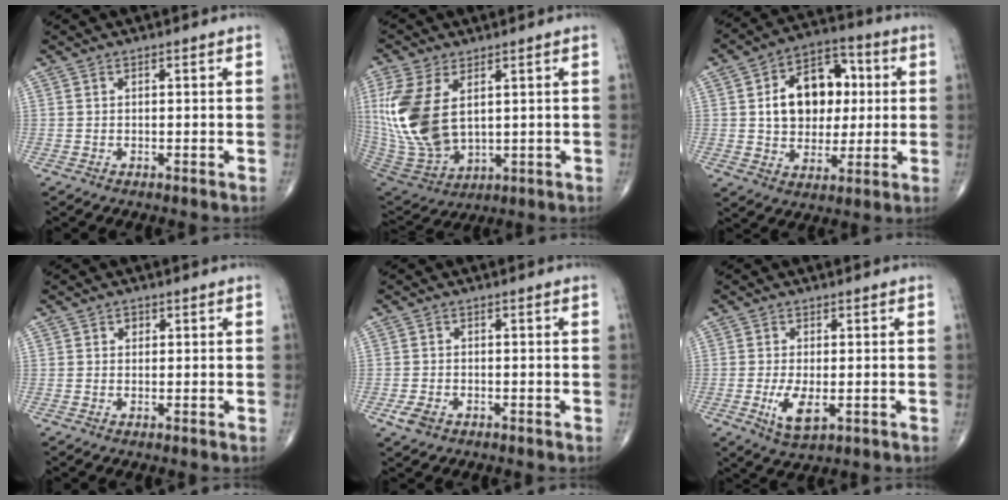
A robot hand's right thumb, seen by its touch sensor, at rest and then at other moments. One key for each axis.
{"total": 17.3, "fx": 3.4, "fy": 10.2, "fz": 13.6, "tx": -0.302, "ty": -0.022, "tz": 0.086}
{"total": 15.7, "fx": 2.2, "fy": 11.4, "fz": 10.6, "tx": -0.118, "ty": 0.017, "tz": 0.035}
{"total": 1.2, "fx": 0.5, "fy": 1.0, "fz": 0.5, "tx": 0.001, "ty": 0.000, "tz": 0.005}
{"total": 2.9, "fx": -1.4, "fy": 1.9, "fz": 1.6, "tx": -0.033, "ty": 0.002, "tz": -0.023}
{"total": 5.5, "fx": -1.3, "fy": 2.4, "fz": 4.8, "tx": -0.090, "ty": -0.012, "tz": -0.017}